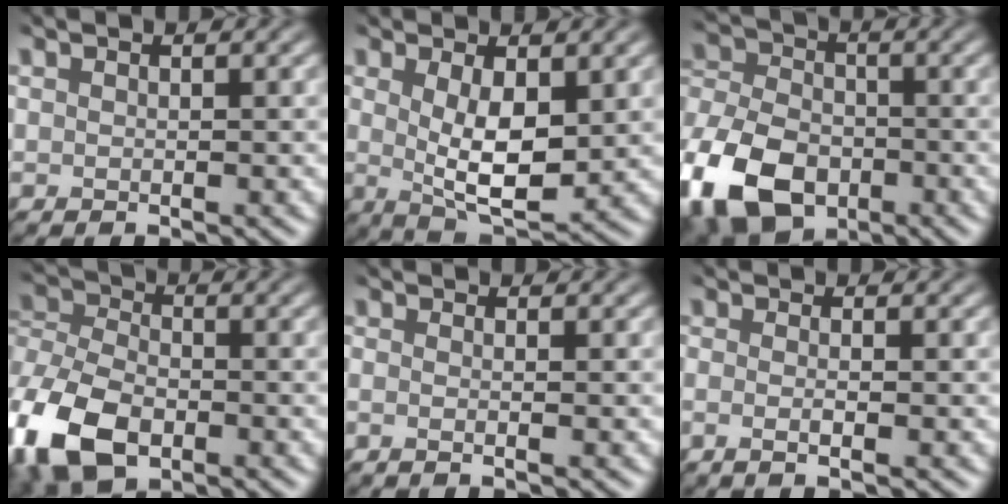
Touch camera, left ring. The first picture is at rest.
{"total": 5.5, "force": [0.3, 2.1, 5.0], "torque": [-0.102, -0.018, 0.008]}
{"total": 11.5, "force": [-6.1, 7.6, 6.0], "torque": [-0.130, -0.036, -0.121]}
{"total": 9.3, "force": [-4.9, 5.5, 5.6], "torque": [-0.157, -0.022, -0.102]}
{"total": 0.6, "force": [-0.6, 0.0, 0.2], "torque": [-0.001, -0.010, -0.019]}
{"total": 1.4, "force": [-0.8, 0.1, 1.1], "torque": [-0.019, -0.009, -0.021]}